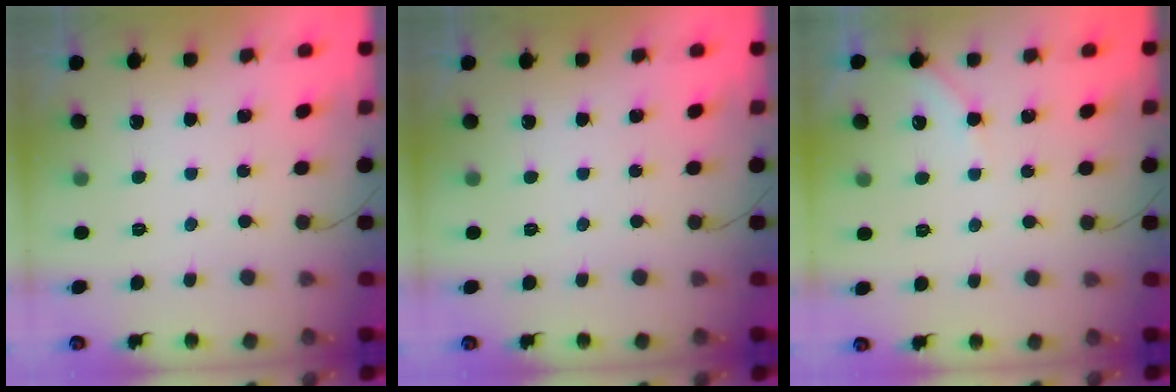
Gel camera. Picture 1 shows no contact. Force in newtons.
{"total": 0.0}
{"total": 3.3, "press": 3.3, "slide": 0.4}